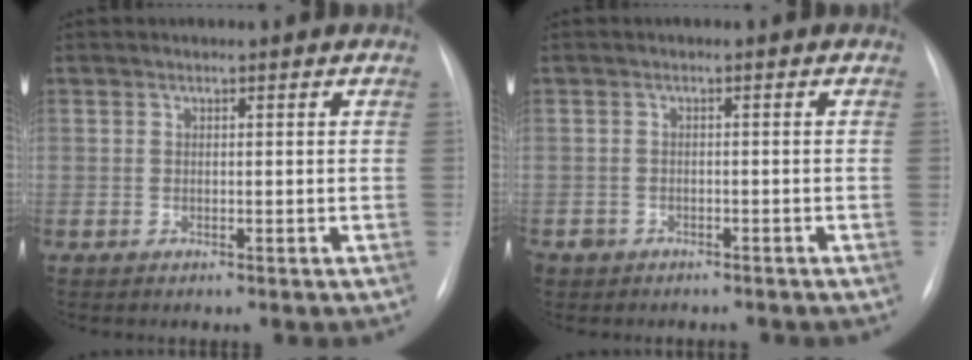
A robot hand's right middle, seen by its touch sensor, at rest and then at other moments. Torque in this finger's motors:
{"motor_torque": [-0.21, -0.18, 0.02, 0.00]}